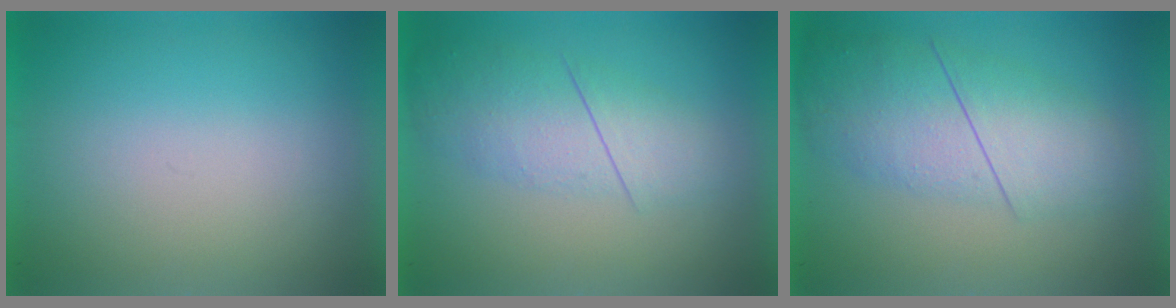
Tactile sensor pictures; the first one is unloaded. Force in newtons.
{"total": 2.8}
{"total": 4.6}